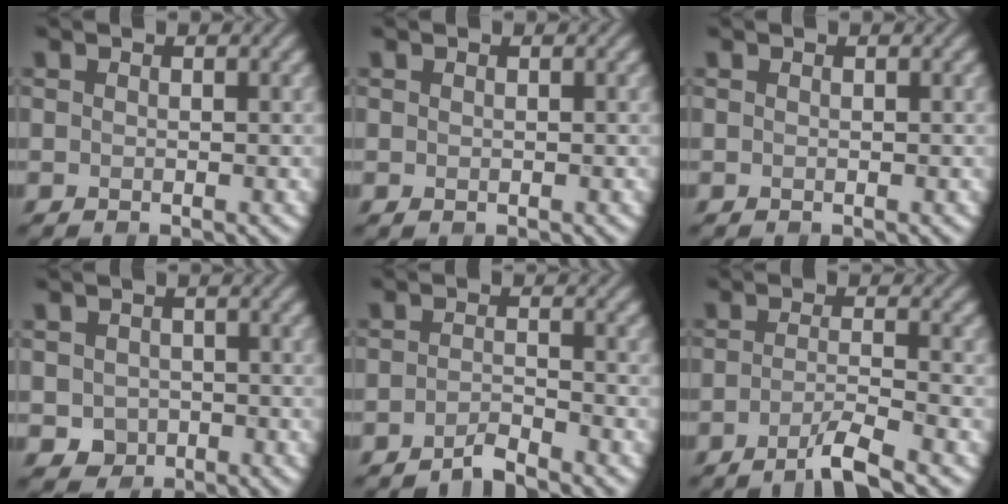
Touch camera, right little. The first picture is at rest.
{"total": 0.0}
{"total": 0.0}
{"total": 2.1, "force": [-0.5, 1.9, 0.7], "torque": [-0.011, -0.005, -0.008]}
{"total": 2.0, "force": [-1.6, 0.3, 1.1], "torque": [-0.014, 0.005, -0.040]}
{"total": 3.6, "force": [-2.1, 0.5, 2.9], "torque": [-0.044, 0.002, -0.053]}